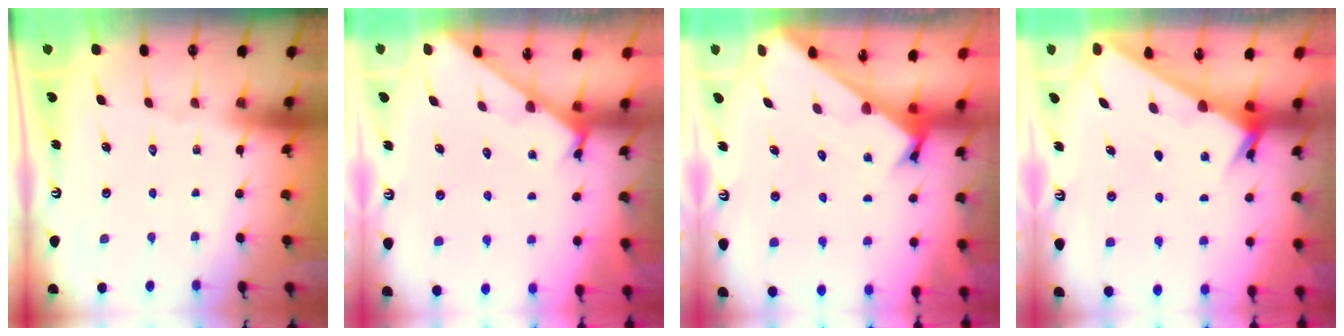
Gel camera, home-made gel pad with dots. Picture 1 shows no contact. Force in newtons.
{"total": 1.7, "press": 1.7, "slide": 0.1}
{"total": 2.3, "press": 2.3, "slide": 0.2}
{"total": 2.5, "press": 2.5, "slide": 0.2}